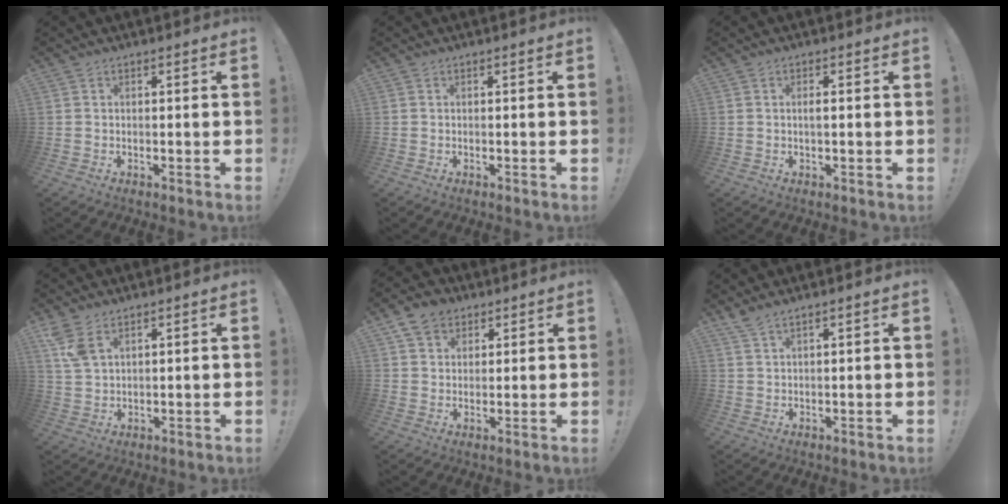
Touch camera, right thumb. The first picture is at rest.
{"total": 0.0}
{"total": 1.5, "force": [-0.2, 0.4, 1.4], "torque": [-0.028, 0.003, -0.005]}
{"total": 6.0, "force": [3.5, 2.8, 3.9], "torque": [-0.073, -0.012, 0.068]}
{"total": 7.1, "force": [3.9, 5.5, 2.3], "torque": [-0.045, -0.009, 0.080]}
{"total": 2.5, "force": [1.9, 0.2, 1.5], "torque": [-0.039, -0.003, 0.037]}